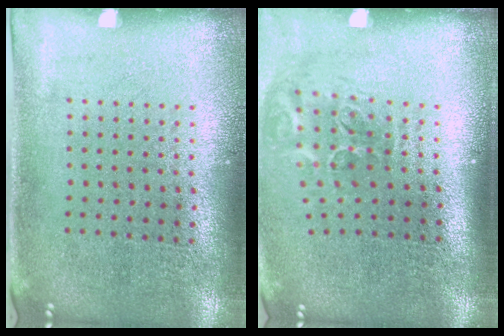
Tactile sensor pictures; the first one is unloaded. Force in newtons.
{"total": 2.0, "press": 1.2, "slide": 1.6}